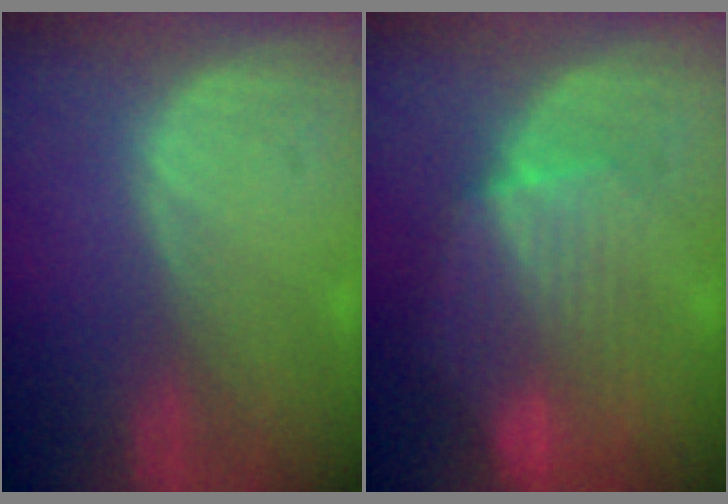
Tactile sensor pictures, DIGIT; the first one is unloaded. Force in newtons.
{"total": 8.6, "press": 8.0, "slide": 3.2}